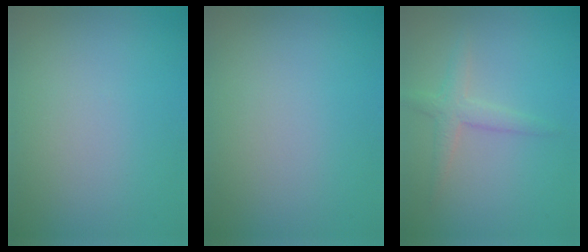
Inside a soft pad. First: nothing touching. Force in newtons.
{"total": 0.0}
{"total": 2.2, "press": 2.2, "slide": 0.1}